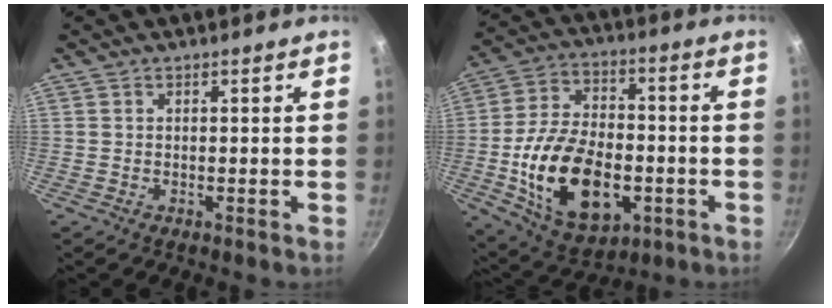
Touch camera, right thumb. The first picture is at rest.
{"total": 21.3, "force": [-4.9, 13.0, 16.2], "torque": [-0.270, 0.023, -0.070]}